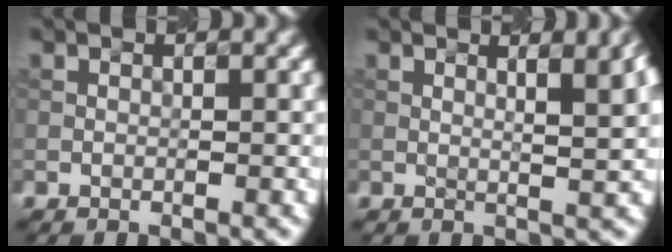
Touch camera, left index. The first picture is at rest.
{"total": 6.0, "force": [2.4, 2.2, 5.0], "torque": [-0.030, 0.014, 0.023]}